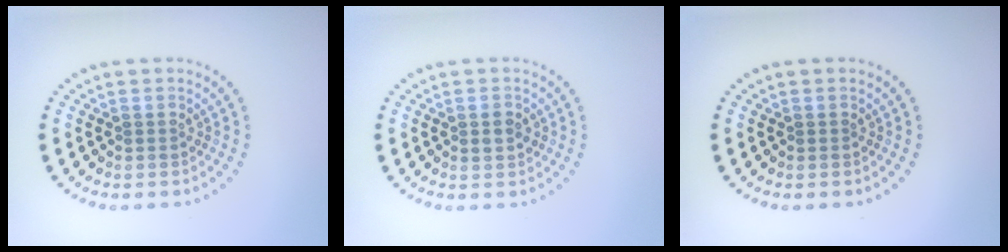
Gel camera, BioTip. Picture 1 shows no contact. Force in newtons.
{"total": 1.4, "press": 1.4, "slide": 0.0}
{"total": 0.0}